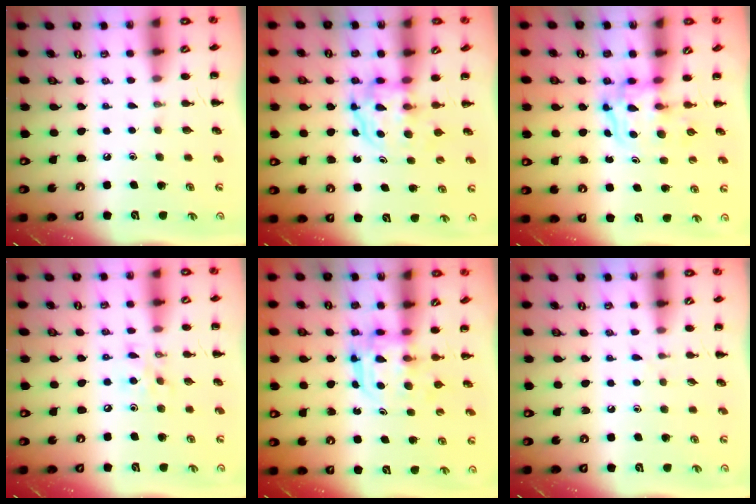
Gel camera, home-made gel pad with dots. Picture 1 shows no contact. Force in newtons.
{"total": 3.8, "press": 3.8, "slide": 0.2}
{"total": 3.3, "press": 3.3, "slide": 0.3}
{"total": 6.7, "press": 6.7, "slide": 0.6}
{"total": 3.1, "press": 3.1, "slide": 0.2}
{"total": 3.6, "press": 3.4, "slide": 1.3}